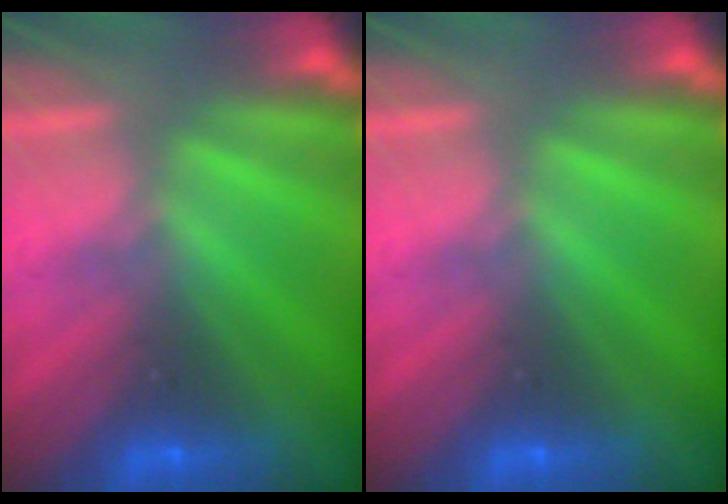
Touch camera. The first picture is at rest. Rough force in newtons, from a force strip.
{"total": 0.0}